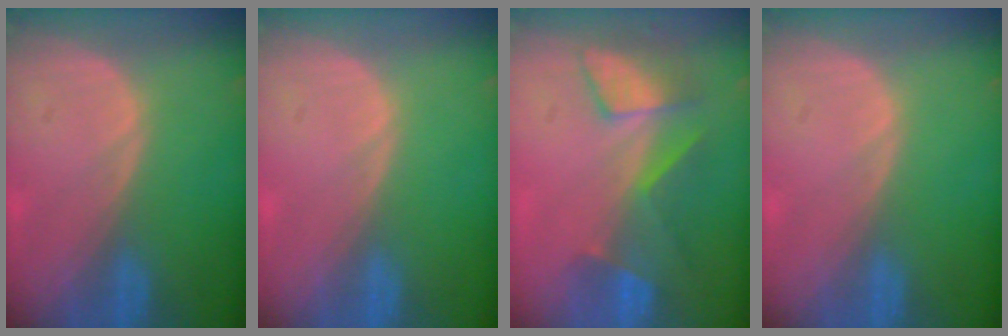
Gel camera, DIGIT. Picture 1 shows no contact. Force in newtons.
{"total": 0.0}
{"total": 8.4, "press": 7.2, "slide": 4.4}
{"total": 0.0}